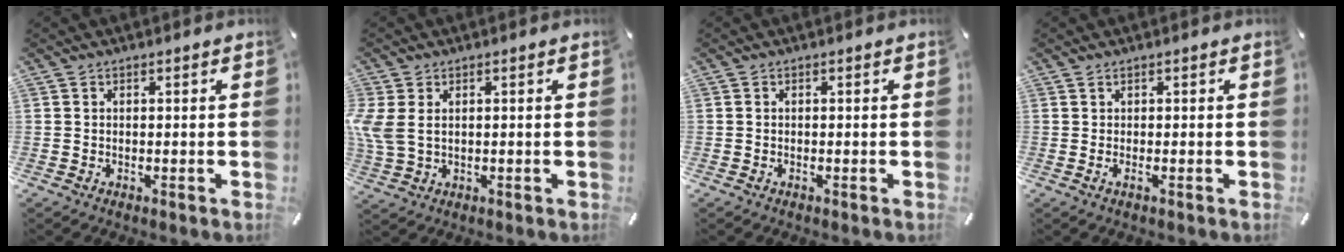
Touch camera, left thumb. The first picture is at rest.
{"total": 4.8, "force": [1.4, 2.9, 3.6], "torque": [-0.091, -0.005, 0.024]}
{"total": 0.0}
{"total": 1.2, "force": [0.0, 0.1, 1.2], "torque": [-0.021, -0.006, 0.001]}